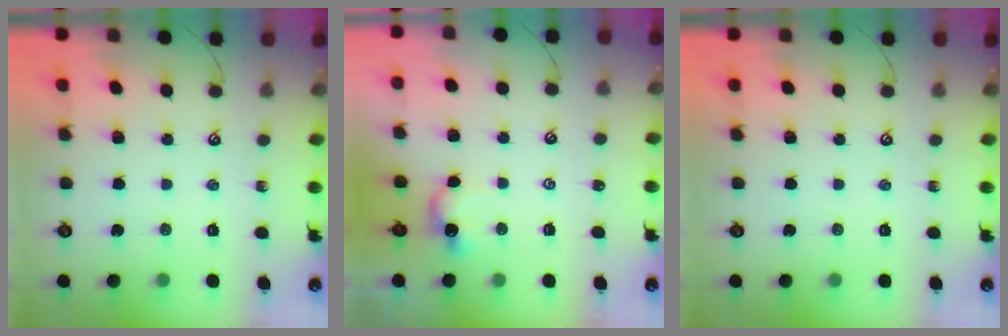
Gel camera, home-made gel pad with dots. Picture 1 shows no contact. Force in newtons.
{"total": 2.1, "press": 2.1, "slide": 0.5}
{"total": 0.0}